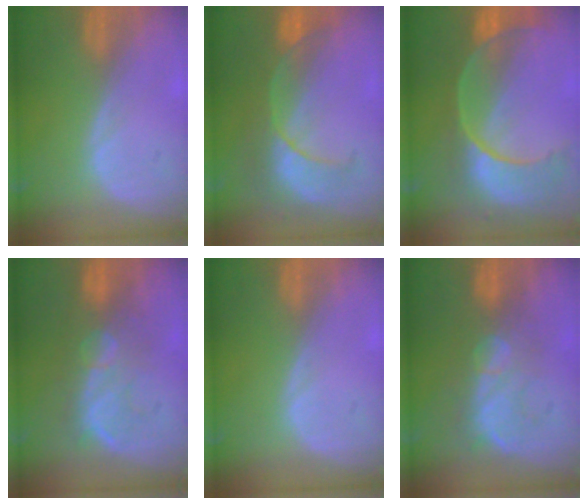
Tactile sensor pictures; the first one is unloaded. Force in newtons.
{"total": 8.1, "press": 7.9, "slide": 2.0}
{"total": 11.2, "press": 9.4, "slide": 6.1}
{"total": 8.4, "press": 8.1, "slide": 2.2}
{"total": 0.0}
{"total": 8.1, "press": 7.7, "slide": 2.5}